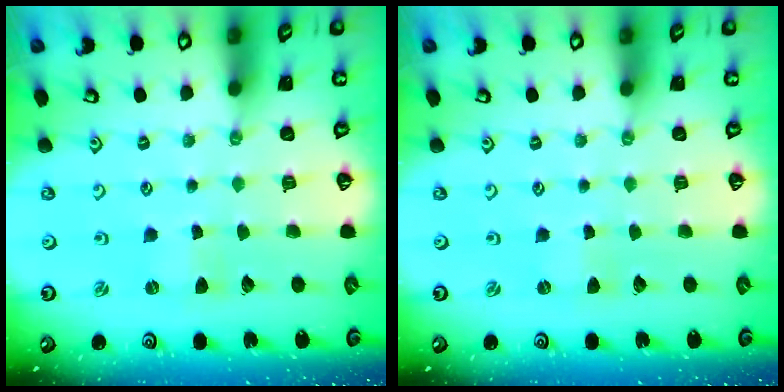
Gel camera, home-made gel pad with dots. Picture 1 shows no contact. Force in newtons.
{"total": 0.0}